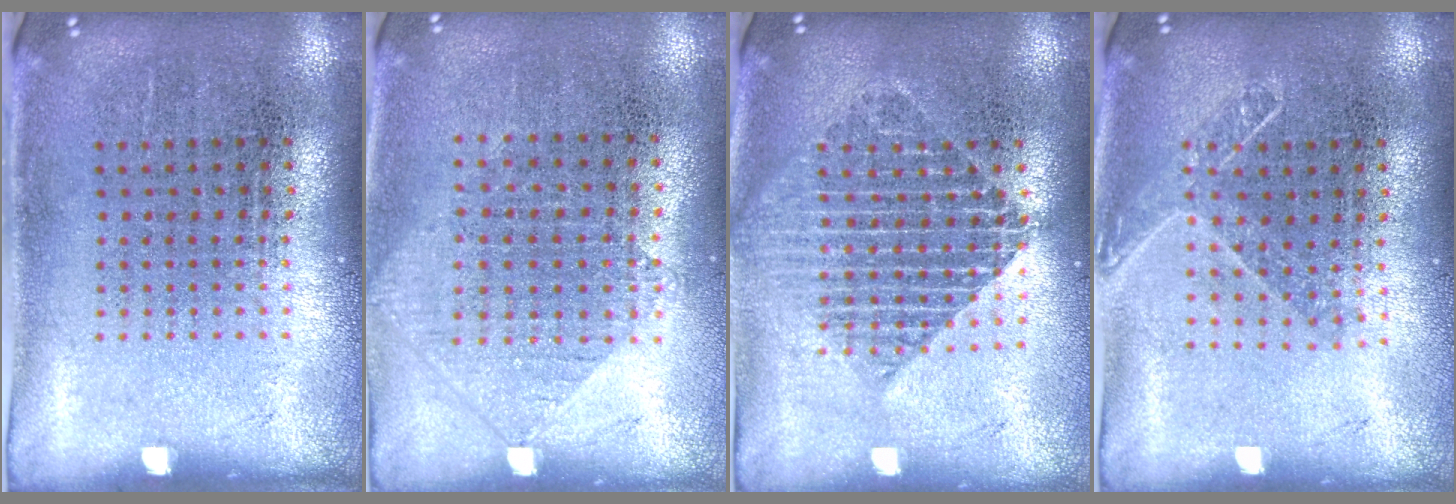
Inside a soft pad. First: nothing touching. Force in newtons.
{"total": 1.0, "press": 0.9, "slide": 0.4}
{"total": 1.9, "press": 1.5, "slide": 1.1}
{"total": 1.4, "press": 1.1, "slide": 0.8}